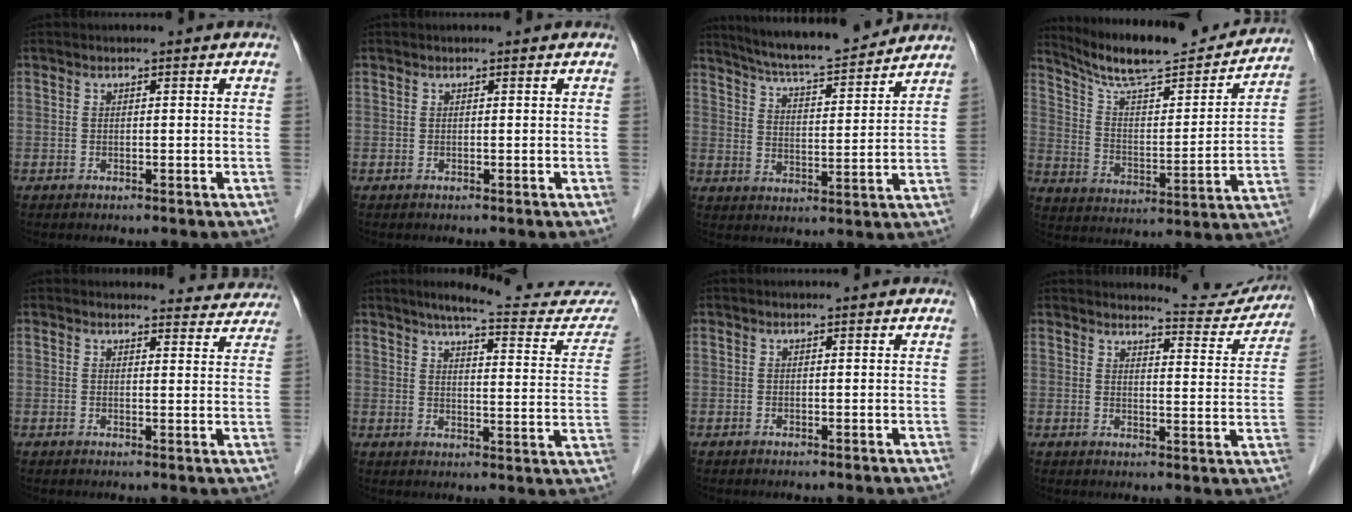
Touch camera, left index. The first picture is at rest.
{"total": 0.0}
{"total": 14.2, "force": [13.0, 1.0, 5.5], "torque": [-0.096, 0.000, 0.199]}
{"total": 19.6, "force": [17.9, 2.4, 7.6], "torque": [-0.124, -0.018, 0.267]}
{"total": 7.0, "force": [6.8, 1.8, -0.2], "torque": [0.032, -0.017, 0.049]}
{"total": 17.1, "force": [15.7, 1.8, 6.4], "torque": [-0.066, -0.048, 0.181]}
{"total": 0.0}
{"total": 7.9, "force": [7.8, 0.9, 0.2], "torque": [0.006, -0.032, 0.085]}